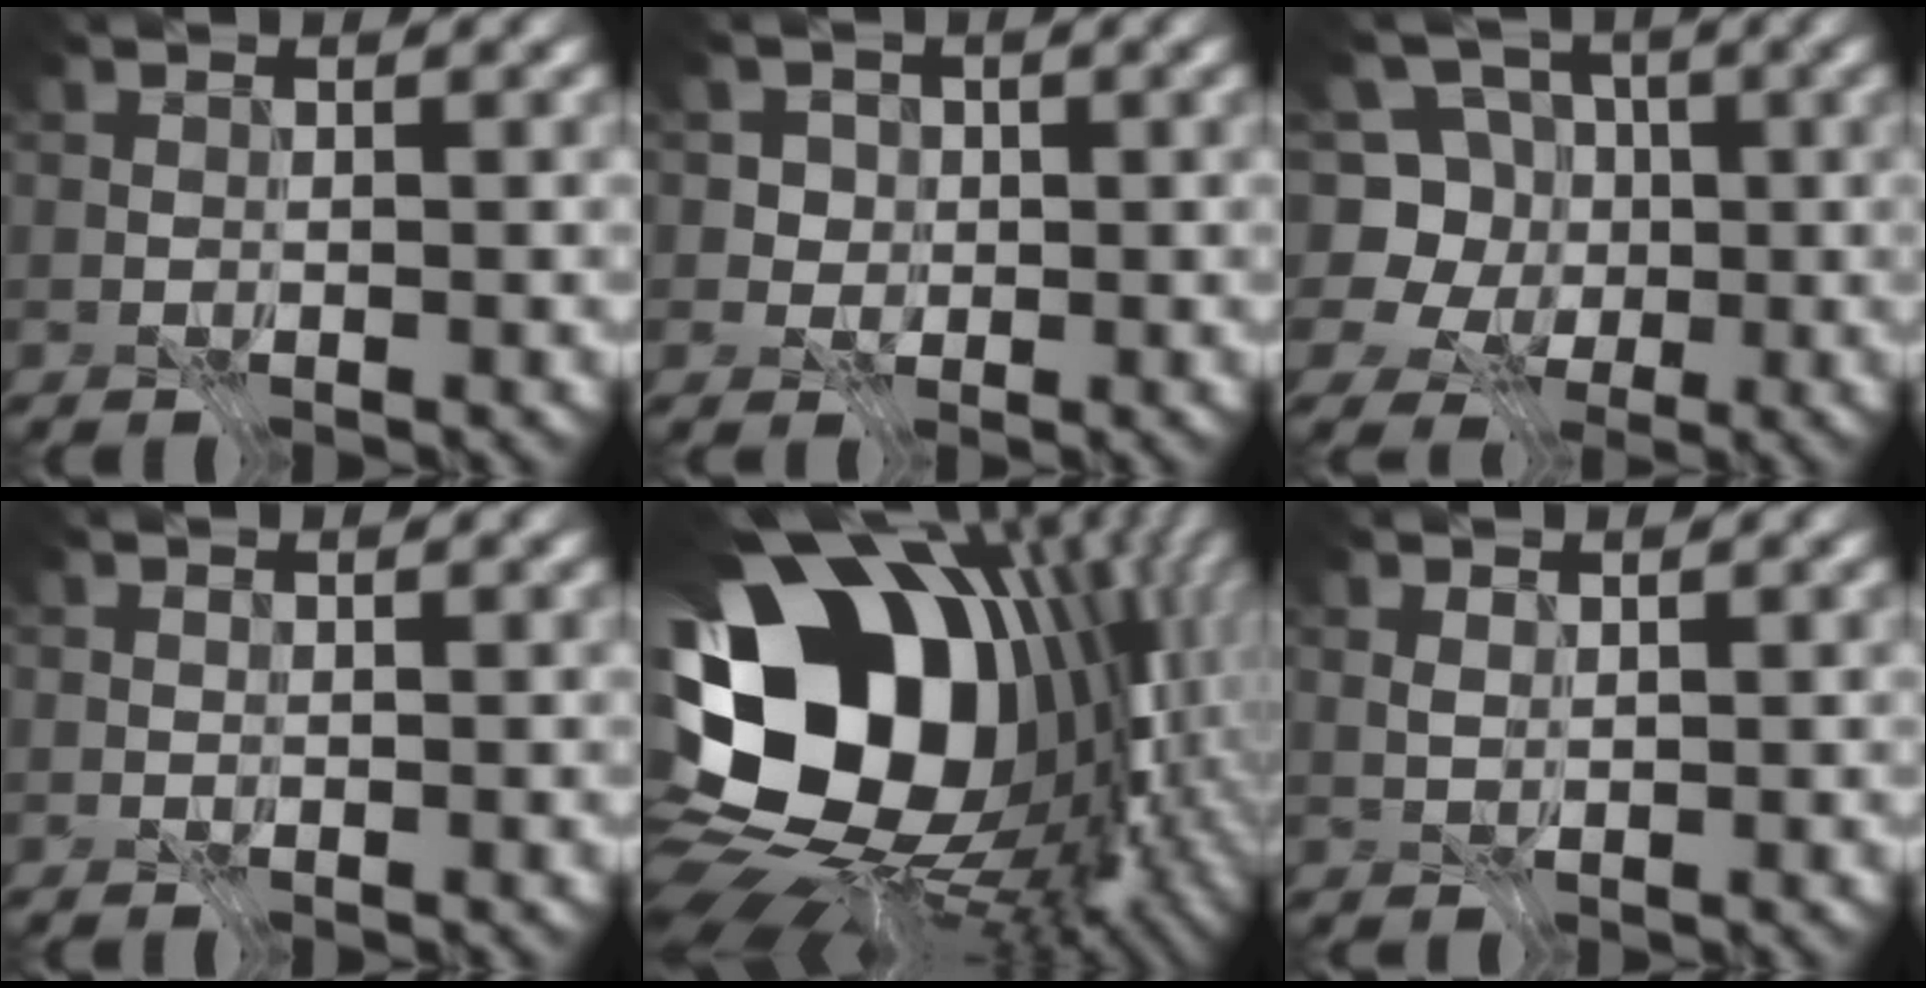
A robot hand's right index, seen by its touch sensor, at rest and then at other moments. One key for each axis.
{"total": 2.3, "fx": 0.2, "fy": 2.2, "fz": 0.7, "tx": -0.012, "ty": -0.007, "tz": 0.006}
{"total": 6.9, "fx": -1.5, "fy": 6.1, "fz": 2.7, "tx": -0.040, "ty": 0.013, "tz": -0.063}
{"total": 0.0}
{"total": 20.5, "fx": -0.8, "fy": 14.7, "fz": 14.3, "tx": -0.282, "ty": -0.025, "tz": 0.004}
{"total": 0.6, "fx": 0.2, "fy": 0.3, "fz": 0.5, "tx": -0.011, "ty": -0.004, "tz": 0.004}